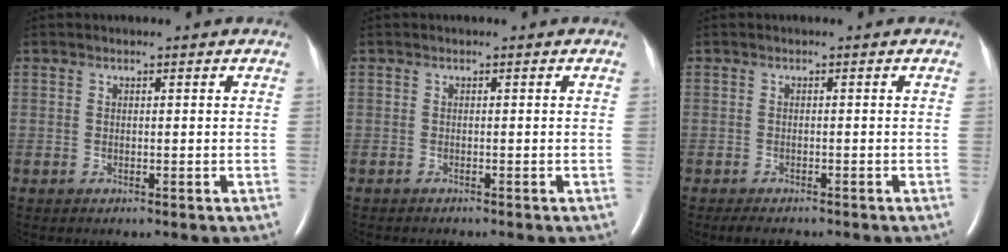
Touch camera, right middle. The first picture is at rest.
{"total": 0.8, "force": [-0.7, 0.0, 0.3], "torque": [-0.003, 0.000, -0.009]}
{"total": 2.4, "force": [-2.0, 0.7, 1.1], "torque": [-0.021, -0.008, -0.027]}